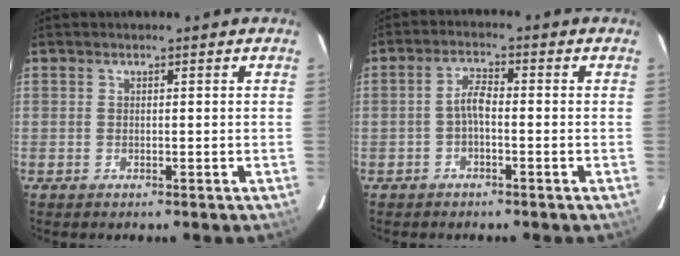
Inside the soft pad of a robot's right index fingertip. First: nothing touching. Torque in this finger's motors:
{"motor_torque": [0.60, 0.14, 0.24, 0.07]}